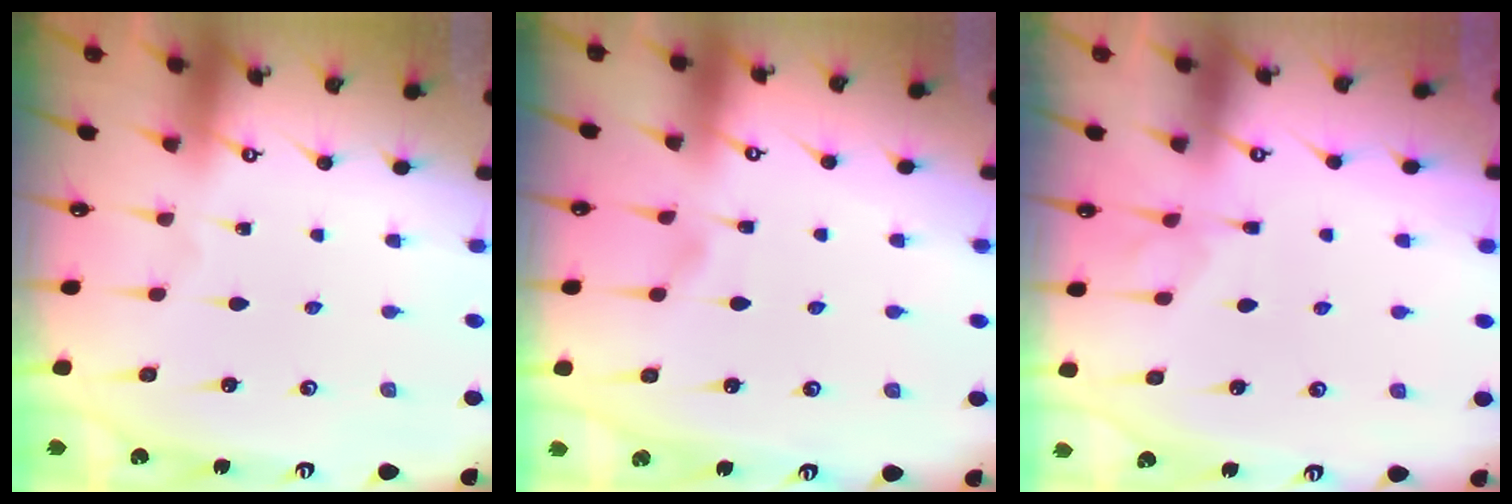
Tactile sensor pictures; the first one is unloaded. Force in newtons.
{"total": 3.1, "press": 3.1, "slide": 0.4}
{"total": 1.7, "press": 1.3, "slide": 1.1}